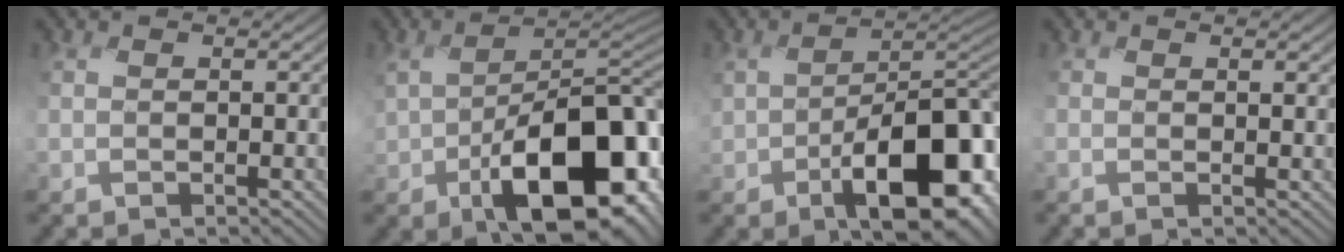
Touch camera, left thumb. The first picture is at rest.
{"total": 16.3, "force": [-5.1, 9.5, 12.2], "torque": [-0.181, -0.047, -0.065]}
{"total": 14.4, "force": [-4.8, 8.5, 10.5], "torque": [-0.157, -0.042, -0.063]}
{"total": 0.7, "force": [0.5, -0.1, 0.5], "torque": [-0.003, 0.001, 0.008]}